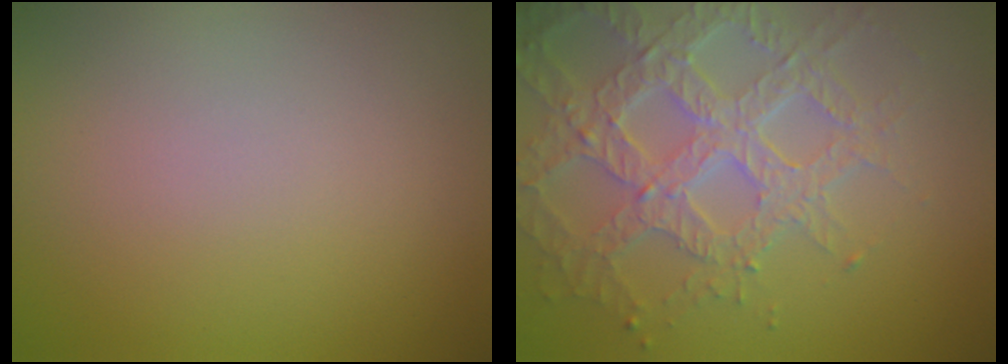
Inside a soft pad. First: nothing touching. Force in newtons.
{"total": 6.7, "press": 5.2, "slide": 4.2}